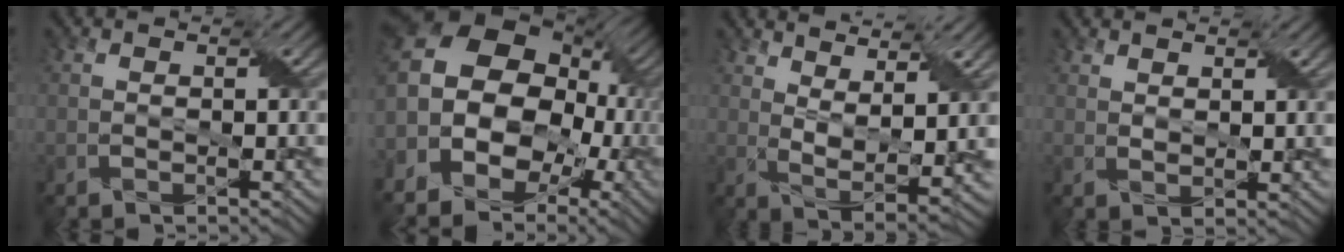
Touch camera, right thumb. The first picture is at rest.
{"total": 17.1, "force": [-0.3, 13.6, 10.4], "torque": [-0.235, 0.000, -0.012]}
{"total": 8.5, "force": [5.3, 2.0, 6.3], "torque": [-0.125, -0.002, 0.092]}
{"total": 2.1, "force": [1.6, 0.7, 1.1], "torque": [-0.023, -0.002, 0.036]}